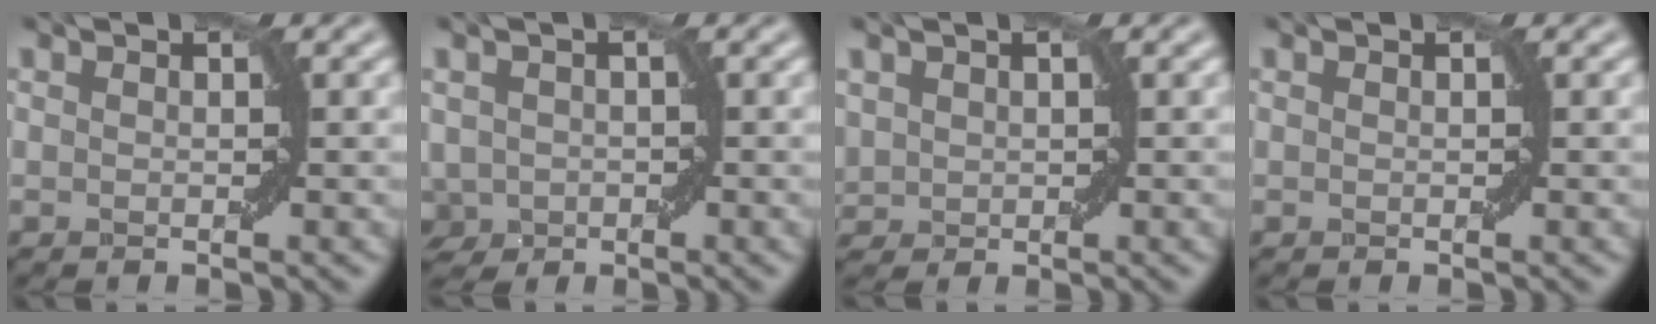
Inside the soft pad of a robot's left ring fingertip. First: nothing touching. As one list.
[{"total": 3.0, "force": [-0.9, 2.4, 1.4], "torque": [-0.028, -0.007, -0.019]}, {"total": 2.2, "force": [0.5, 1.9, 0.8], "torque": [-0.025, 0.001, 0.014]}, {"total": 0.0}]